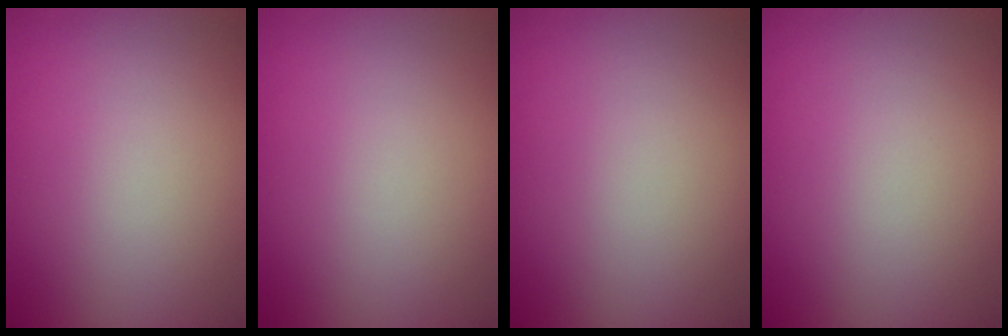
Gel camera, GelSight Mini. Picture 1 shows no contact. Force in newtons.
{"total": 0.0}
{"total": 0.0}
{"total": 0.0}